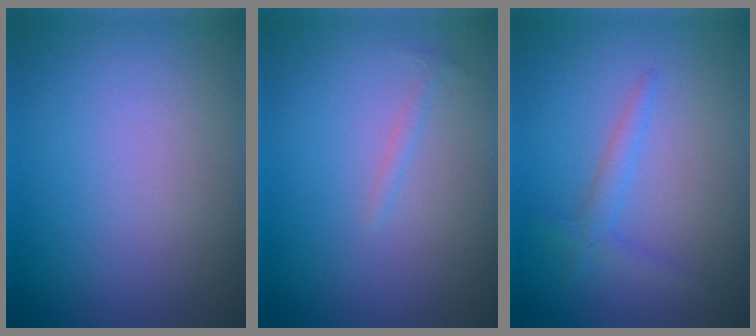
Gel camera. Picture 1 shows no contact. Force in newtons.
{"total": 0.7, "press": 0.7, "slide": 0.1}
{"total": 1.6, "press": 1.6, "slide": 0.1}